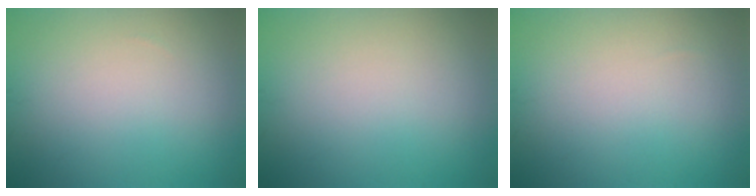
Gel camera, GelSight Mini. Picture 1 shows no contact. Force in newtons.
{"total": 0.0}
{"total": 0.0}